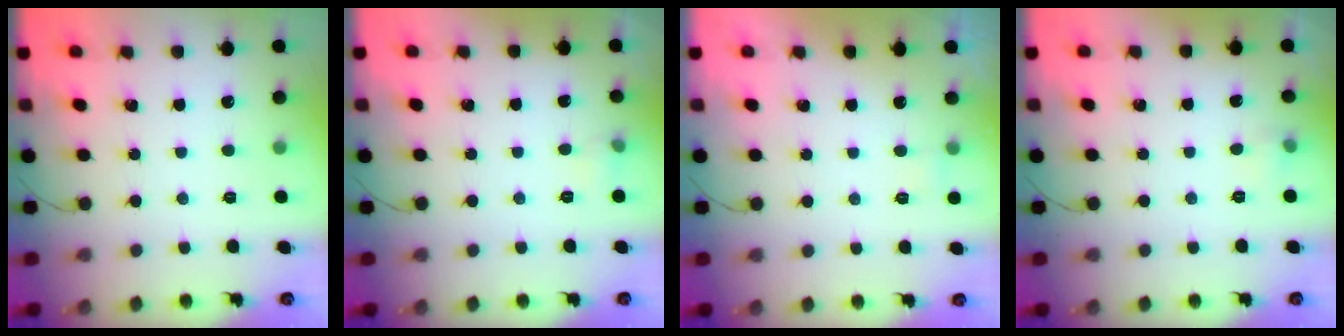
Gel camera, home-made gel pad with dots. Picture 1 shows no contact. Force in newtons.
{"total": 4.1, "press": 3.9, "slide": 1.2}
{"total": 2.1, "press": 2.0, "slide": 0.7}
{"total": 3.6, "press": 3.5, "slide": 1.1}